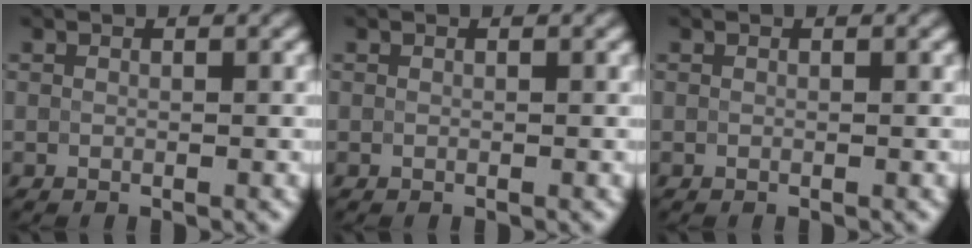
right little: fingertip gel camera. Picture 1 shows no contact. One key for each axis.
{"total": 0.0}
{"total": 0.0}